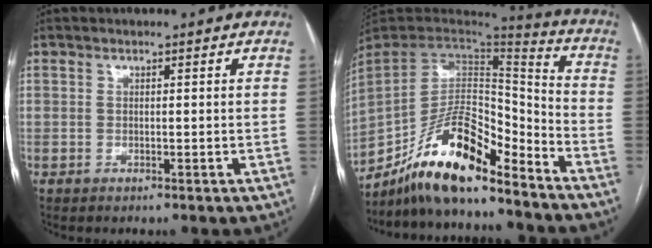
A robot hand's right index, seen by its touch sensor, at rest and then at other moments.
{"total": 16.3, "force": [-12.4, 3.8, 9.9], "torque": [-0.175, 0.021, -0.224]}